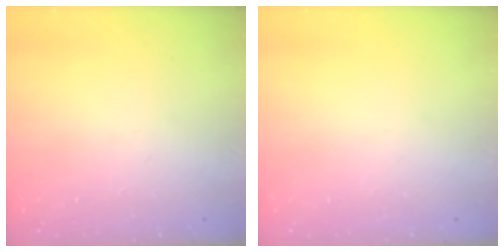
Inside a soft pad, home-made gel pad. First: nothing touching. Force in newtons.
{"total": 0.0}